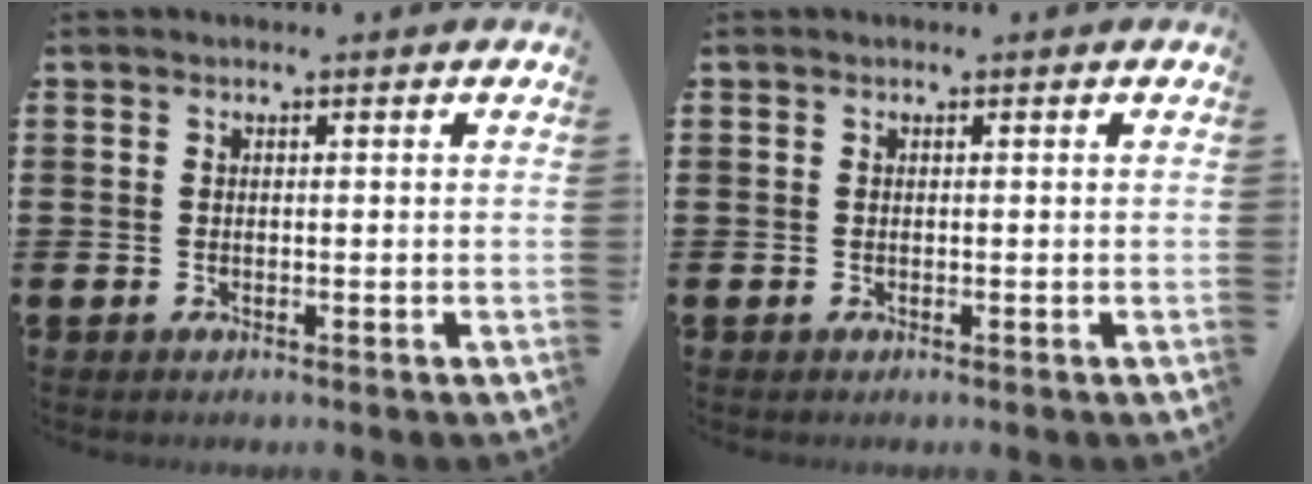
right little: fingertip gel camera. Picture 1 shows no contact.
{"total": 0.0}